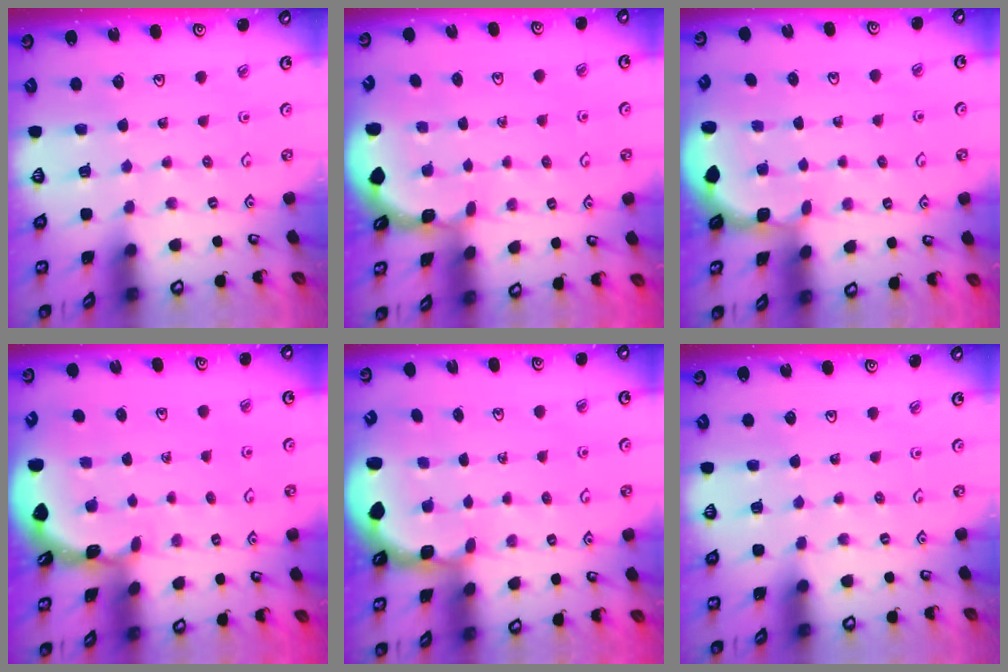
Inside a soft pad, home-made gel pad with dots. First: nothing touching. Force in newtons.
{"total": 1.6, "press": 1.6, "slide": 0.2}
{"total": 1.4, "press": 1.3, "slide": 0.3}
{"total": 1.8, "press": 1.8, "slide": 0.1}
{"total": 2.4, "press": 2.1, "slide": 1.2}
{"total": 0.0}